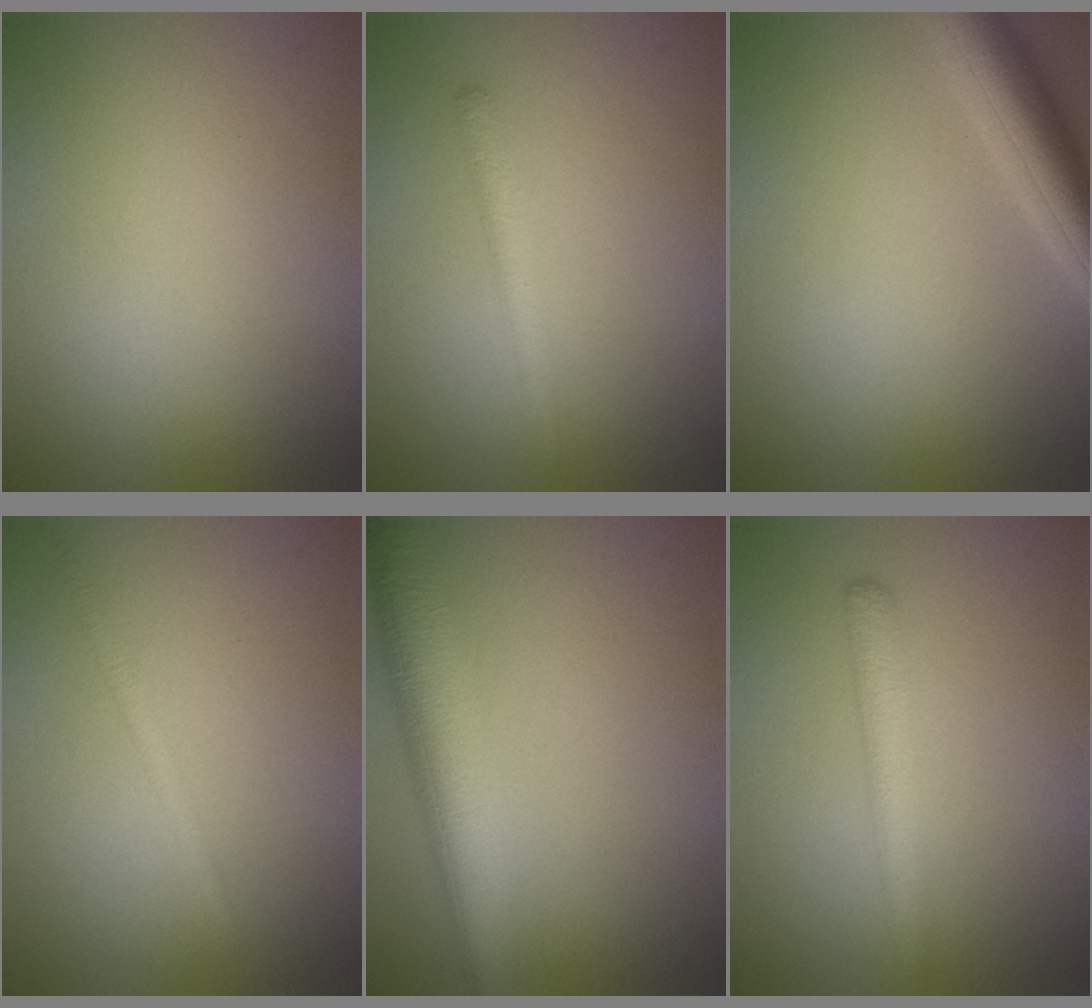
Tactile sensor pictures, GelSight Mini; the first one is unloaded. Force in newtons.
{"total": 1.7, "press": 1.7, "slide": 0.0}
{"total": 5.0, "press": 5.0, "slide": 0.3}
{"total": 1.1, "press": 1.1, "slide": 0.0}
{"total": 6.1, "press": 6.1, "slide": 0.4}
{"total": 2.9, "press": 2.9, "slide": 0.1}